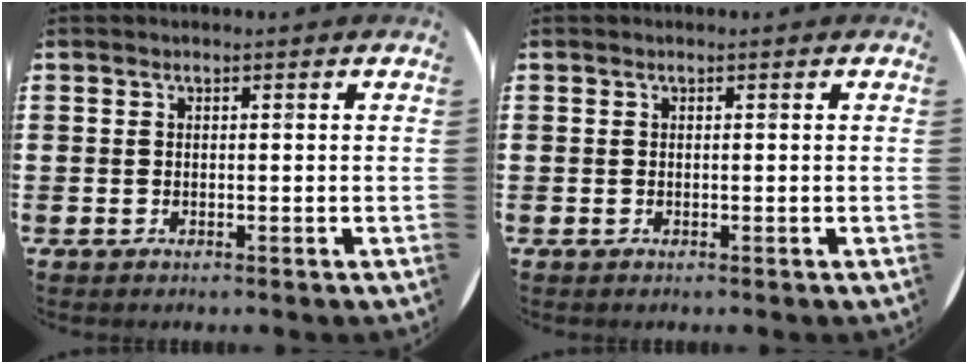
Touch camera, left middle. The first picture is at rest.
{"total": 0.0}